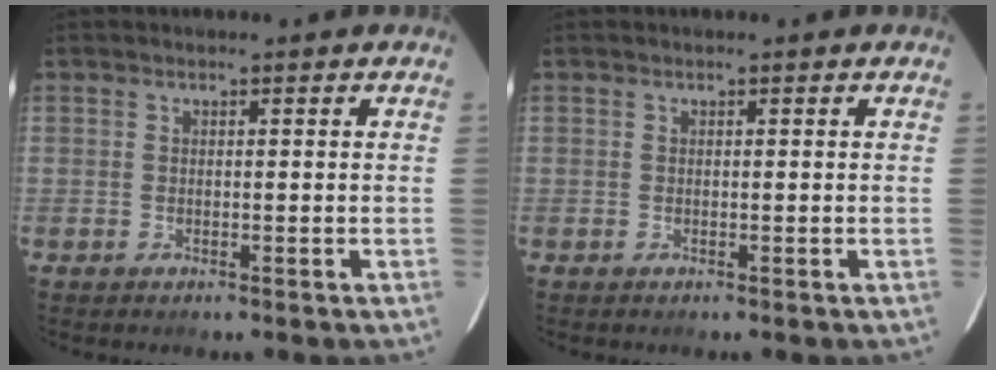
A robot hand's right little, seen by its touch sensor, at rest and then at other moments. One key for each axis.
{"total": 0.0}